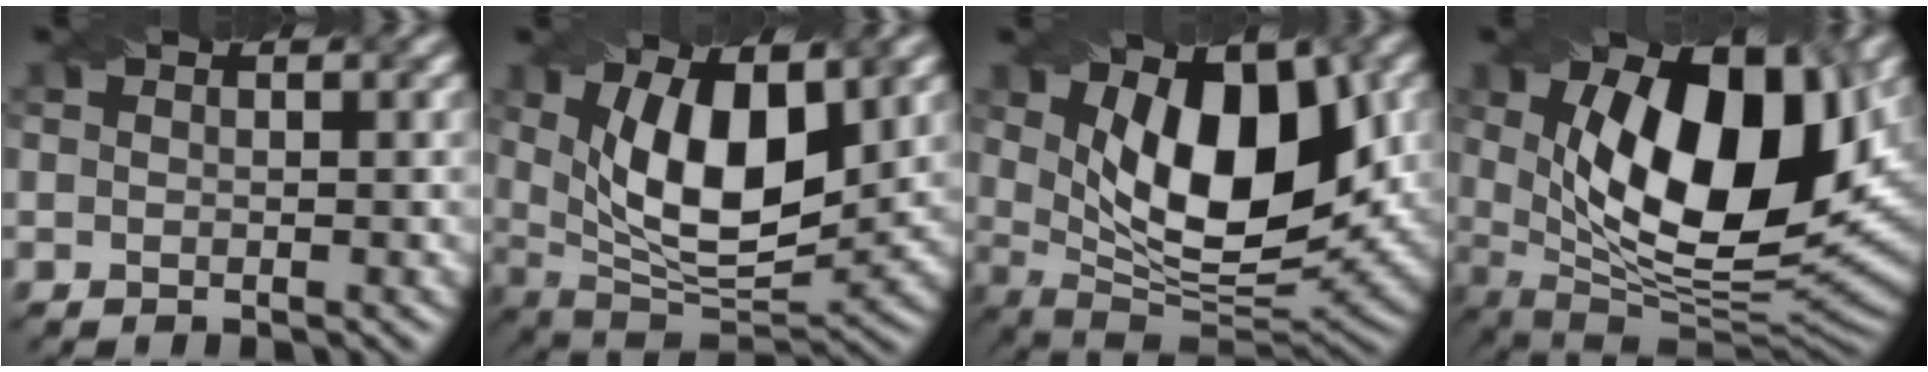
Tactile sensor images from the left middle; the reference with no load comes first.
{"total": 10.7, "force": [2.8, 4.8, 9.1], "torque": [-0.152, -0.008, 0.046]}
{"total": 11.6, "force": [2.8, 5.5, 9.8], "torque": [-0.140, -0.010, 0.045]}
{"total": 15.5, "force": [3.3, 7.1, 13.4], "torque": [-0.205, -0.011, 0.053]}